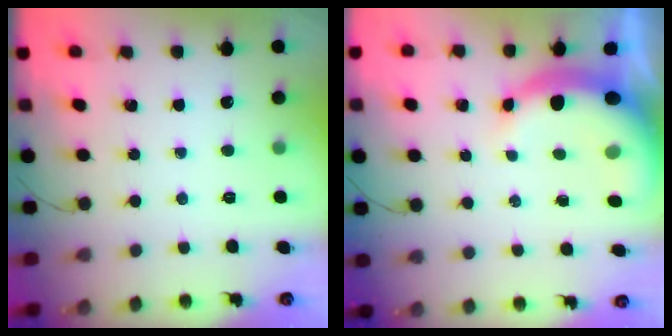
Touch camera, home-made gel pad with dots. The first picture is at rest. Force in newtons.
{"total": 8.6, "press": 8.5, "slide": 1.6}